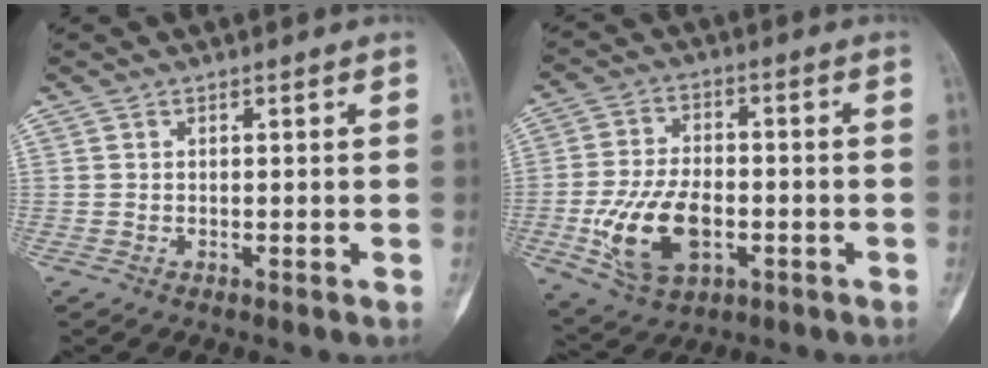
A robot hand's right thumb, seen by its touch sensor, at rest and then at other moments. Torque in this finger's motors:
{"motor_torque": [1.90, 1.19, 0.85, -1.01, 0.24]}